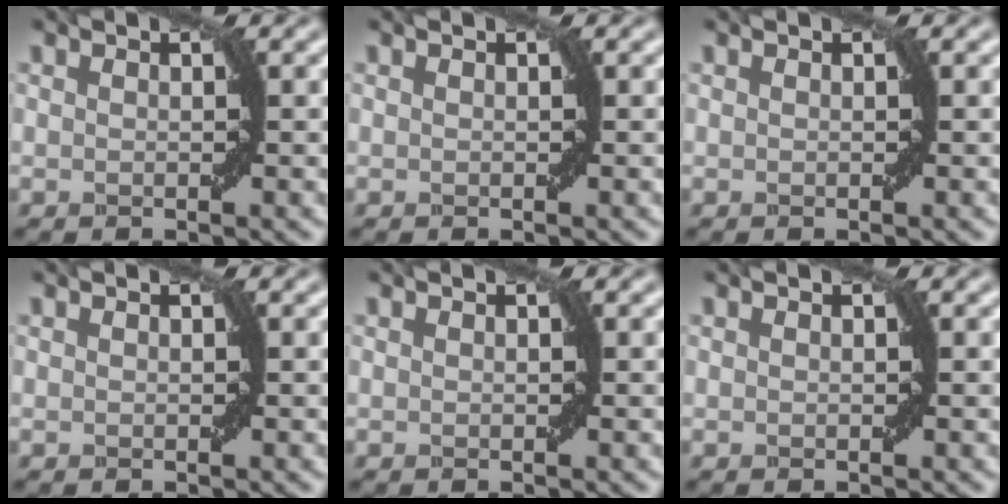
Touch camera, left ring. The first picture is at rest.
{"total": 0.0}
{"total": 0.0}
{"total": 0.0}
{"total": 0.0}
{"total": 0.0}